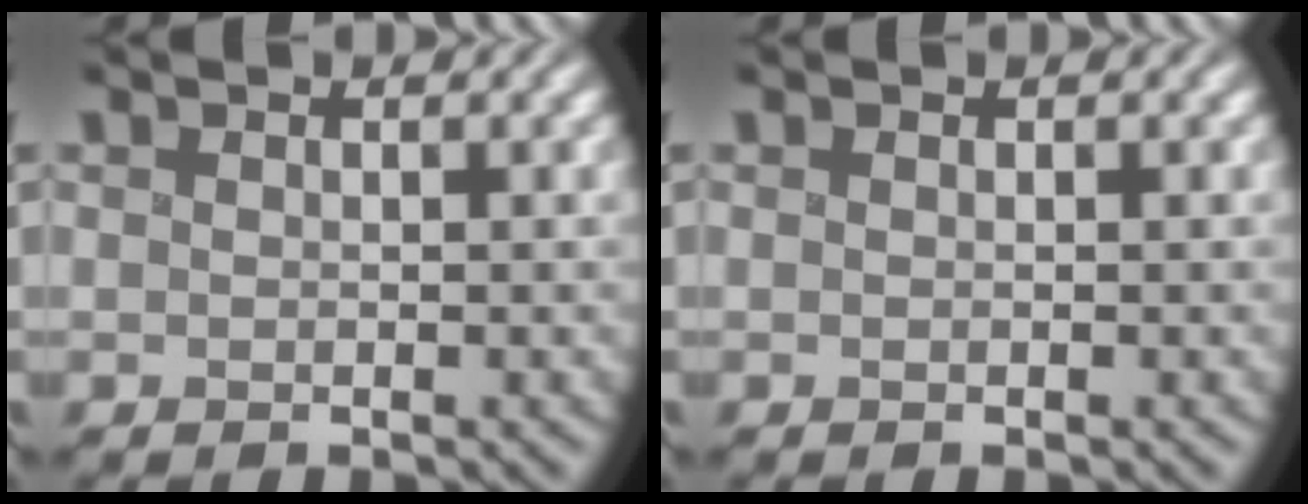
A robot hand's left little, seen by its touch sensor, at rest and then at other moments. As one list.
[{"total": 0.0}]